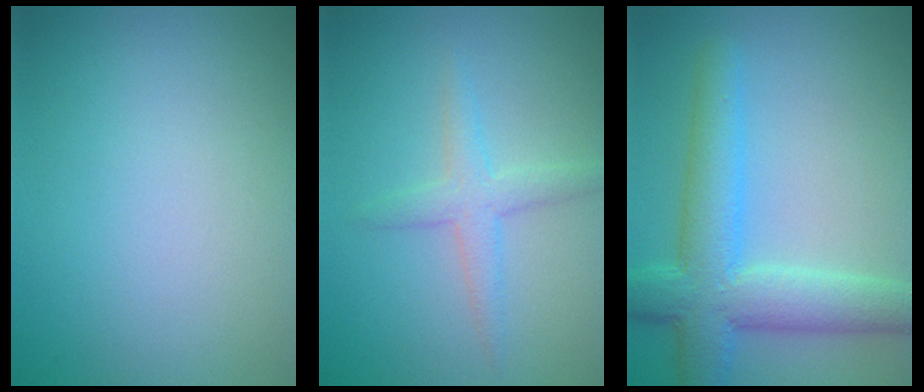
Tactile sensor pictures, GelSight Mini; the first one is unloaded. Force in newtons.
{"total": 2.3, "press": 2.3, "slide": 0.1}
{"total": 6.8, "press": 6.8, "slide": 0.2}